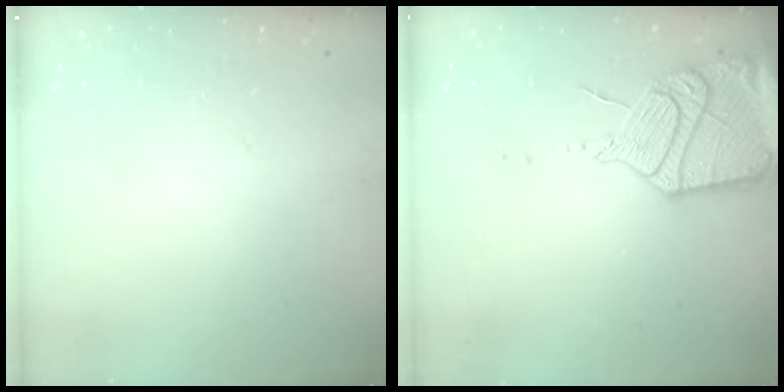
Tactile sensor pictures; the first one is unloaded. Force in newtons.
{"total": 19.2, "press": 18.4, "slide": 5.2}